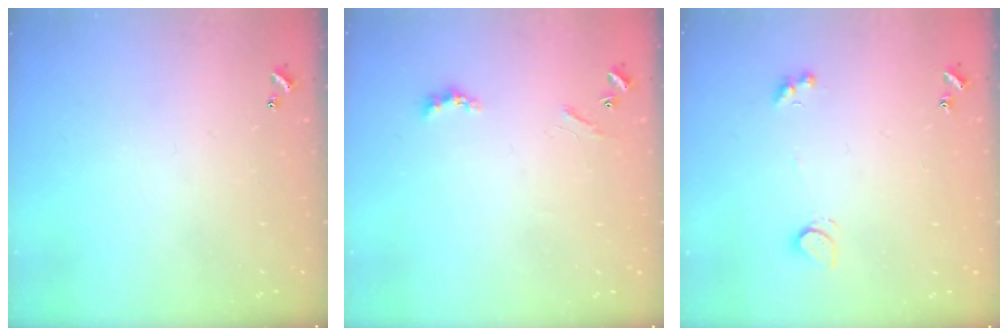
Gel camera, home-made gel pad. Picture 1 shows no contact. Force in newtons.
{"total": 1.8, "press": 1.8, "slide": 0.5}
{"total": 2.5, "press": 2.4, "slide": 0.5}